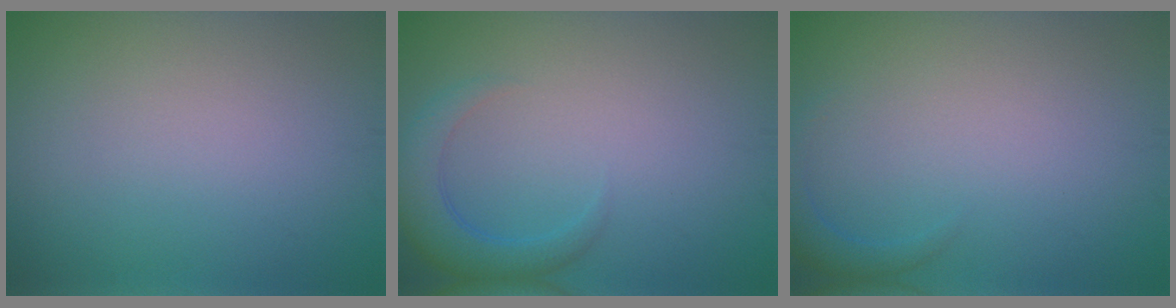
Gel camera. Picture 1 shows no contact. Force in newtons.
{"total": 3.3, "press": 3.3, "slide": 0.3}
{"total": 1.7, "press": 1.6, "slide": 0.2}